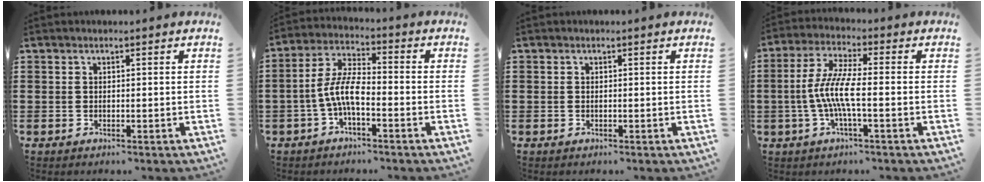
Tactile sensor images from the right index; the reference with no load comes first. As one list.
[{"total": 6.9, "force": [-2.5, 2.2, 6.1], "torque": [-0.146, -0.008, -0.053]}, {"total": 0.0}, {"total": 7.3, "force": [-1.6, 1.2, 7.0], "torque": [-0.164, -0.016, -0.042]}]